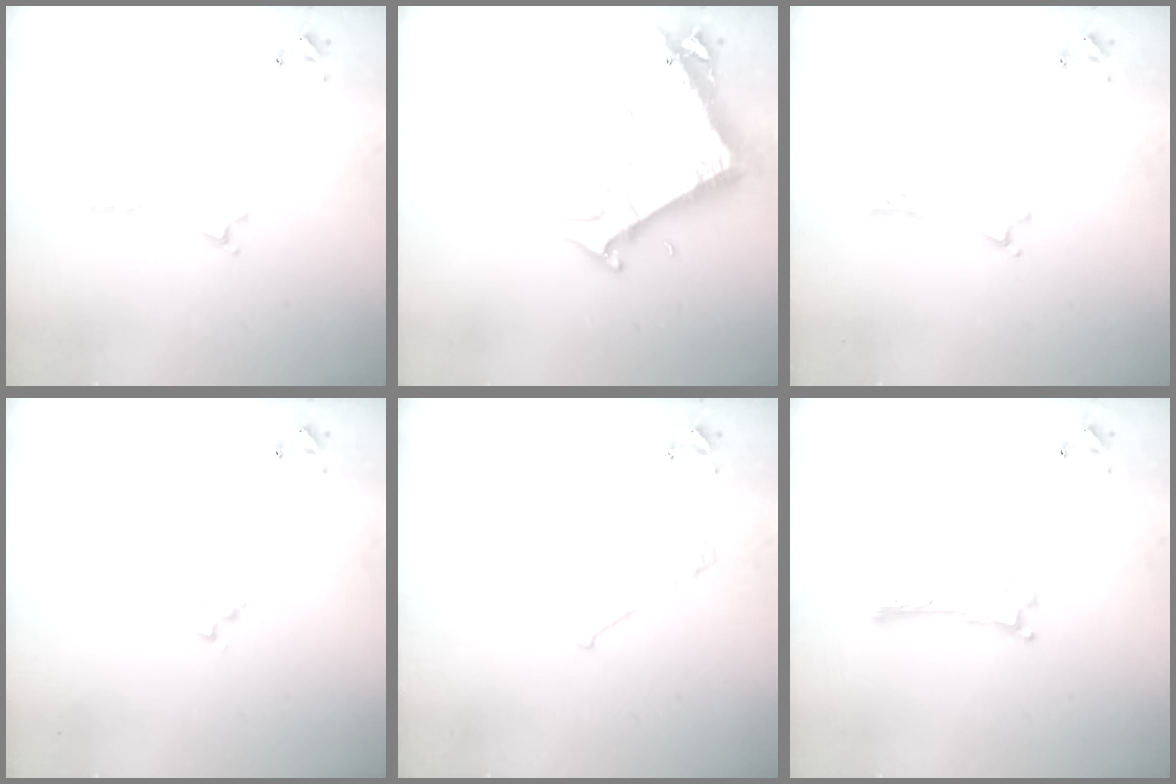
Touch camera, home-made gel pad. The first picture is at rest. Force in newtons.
{"total": 10.0, "press": 9.9, "slide": 1.3}
{"total": 0.5, "press": 0.5, "slide": 0.2}
{"total": 1.7, "press": 1.6, "slide": 0.3}
{"total": 3.2, "press": 3.2, "slide": 0.3}
{"total": 0.0}